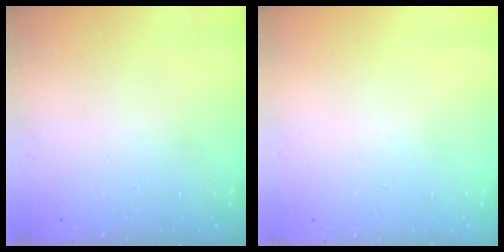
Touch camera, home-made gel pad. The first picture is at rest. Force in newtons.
{"total": 0.0}